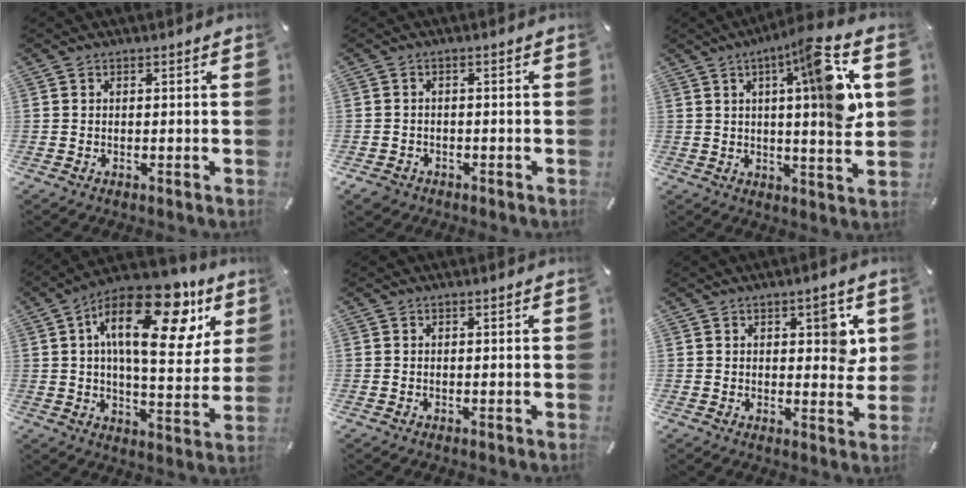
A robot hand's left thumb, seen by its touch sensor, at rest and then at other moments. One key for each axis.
{"total": 2.3, "fx": -1.5, "fy": 1.7, "fz": 0.6, "tx": -0.017, "ty": 0.006, "tz": -0.033}
{"total": 15.3, "fx": 5.0, "fy": 2.2, "fz": 14.3, "tx": -0.206, "ty": -0.022, "tz": 0.065}
{"total": 24.2, "fx": 10.6, "fy": 10.4, "fz": 19.2, "tx": -0.310, "ty": -0.055, "tz": 0.162}
{"total": 0.0}
{"total": 6.2, "fx": 2.3, "fy": 3.3, "fz": 4.7, "tx": -0.041, "ty": -0.013, "tz": 0.028}